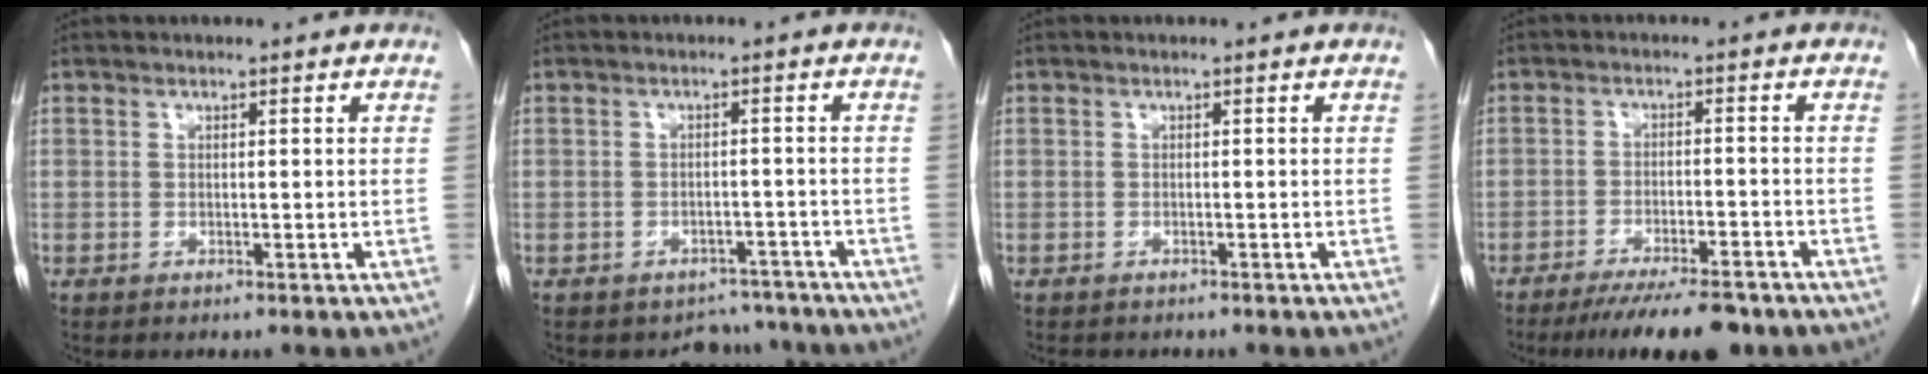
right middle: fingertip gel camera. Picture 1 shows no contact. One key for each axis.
{"total": 4.5, "fx": -3.8, "fy": 2.3, "fz": -0.8, "tx": 0.020, "ty": 0.024, "tz": -0.050}
{"total": 3.0, "fx": -2.6, "fy": 1.2, "fz": 1.0, "tx": -0.019, "ty": -0.005, "tz": -0.030}
{"total": 10.6, "fx": -8.6, "fy": 1.9, "fz": 5.8, "tx": -0.081, "ty": -0.015, "tz": -0.131}